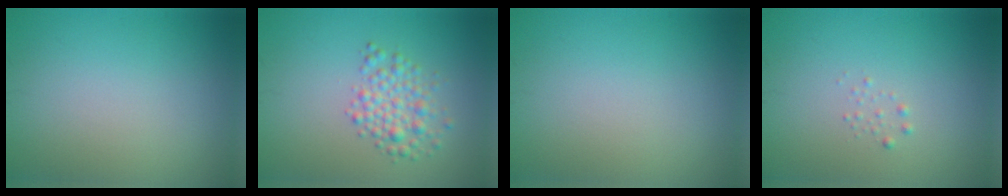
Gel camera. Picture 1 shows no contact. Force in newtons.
{"total": 2.9, "press": 2.9, "slide": 0.1}
{"total": 0.0}
{"total": 0.6, "press": 0.6, "slide": 0.0}